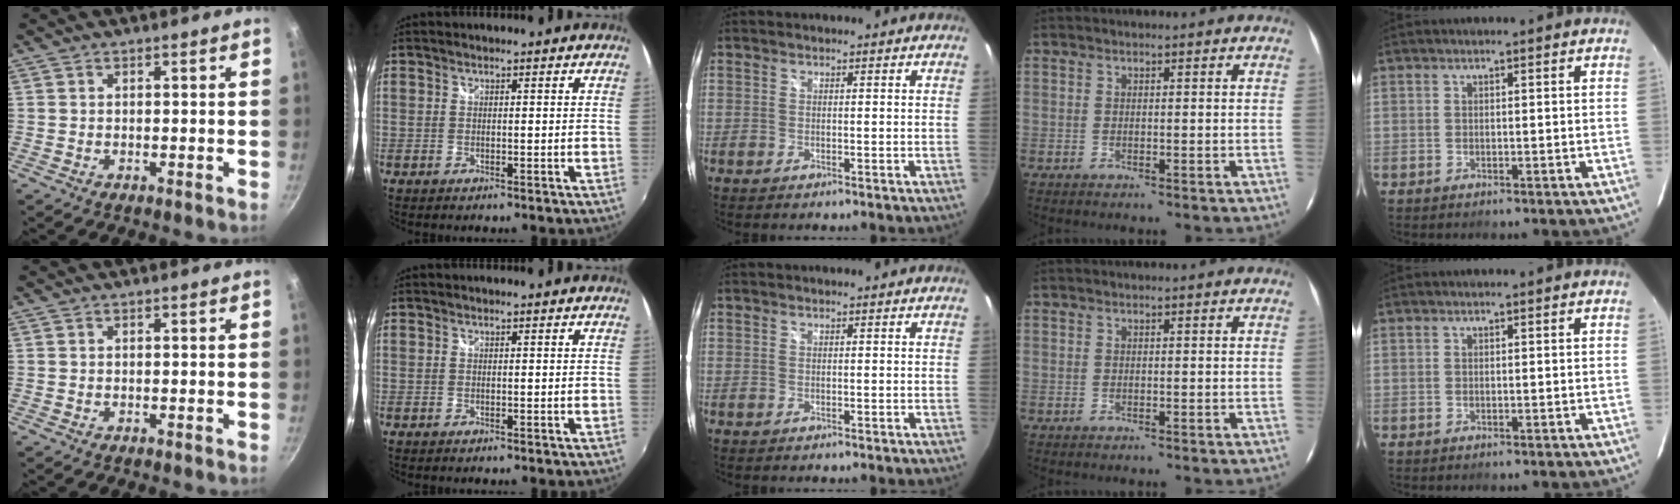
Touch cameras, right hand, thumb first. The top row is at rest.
{}